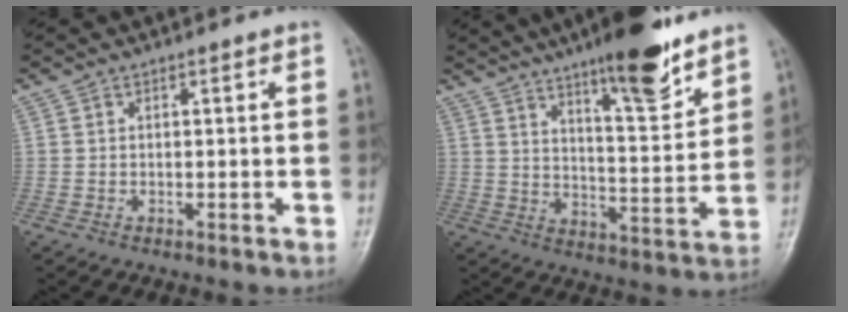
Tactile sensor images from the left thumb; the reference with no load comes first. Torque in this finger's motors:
{"motor_torque": [0.66, 0.38, 1.40, -1.37, 0.10]}